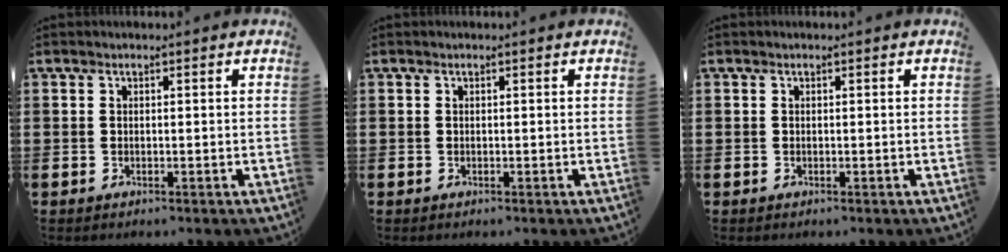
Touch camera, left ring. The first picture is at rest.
{"total": 0.0}
{"total": 0.0}